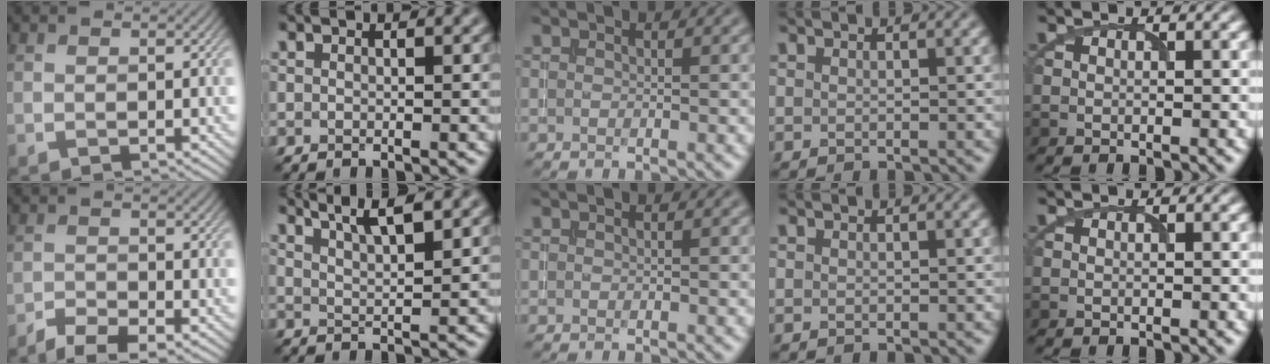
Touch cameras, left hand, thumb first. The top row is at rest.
{"thumb": {"total": 4.4, "force": [-3.3, 1.4, 2.5], "torque": [-0.045, -0.004, -0.059]}, "index": {"total": 4.9, "force": [3.6, 1.2, 3.1], "torque": [-0.028, 0.017, 0.038]}}